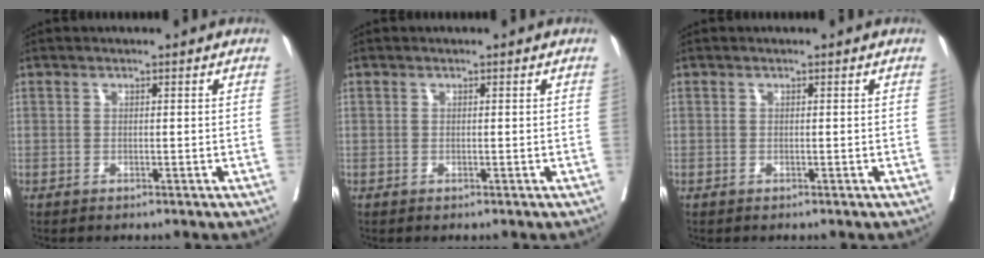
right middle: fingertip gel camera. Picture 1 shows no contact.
{"total": 0.0}
{"total": 0.0}